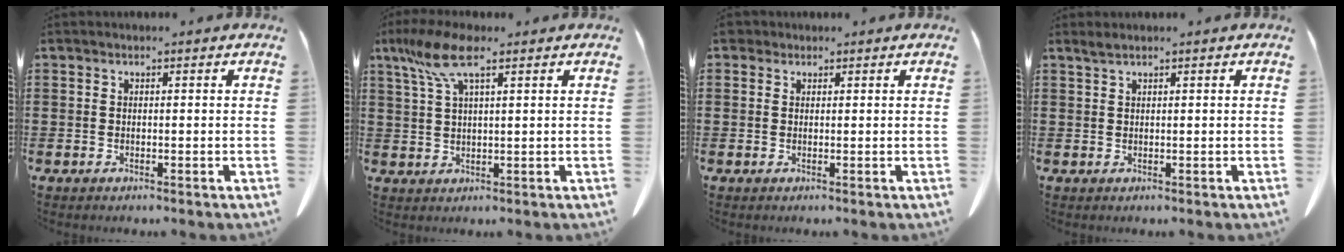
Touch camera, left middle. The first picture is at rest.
{"total": 7.3, "force": [4.2, 1.7, 5.8], "torque": [-0.135, -0.002, 0.070]}
{"total": 1.2, "force": [0.8, 0.8, 0.3], "torque": [-0.010, 0.006, 0.016]}
{"total": 0.9, "force": [0.8, 0.0, 0.5], "torque": [-0.011, 0.000, 0.015]}